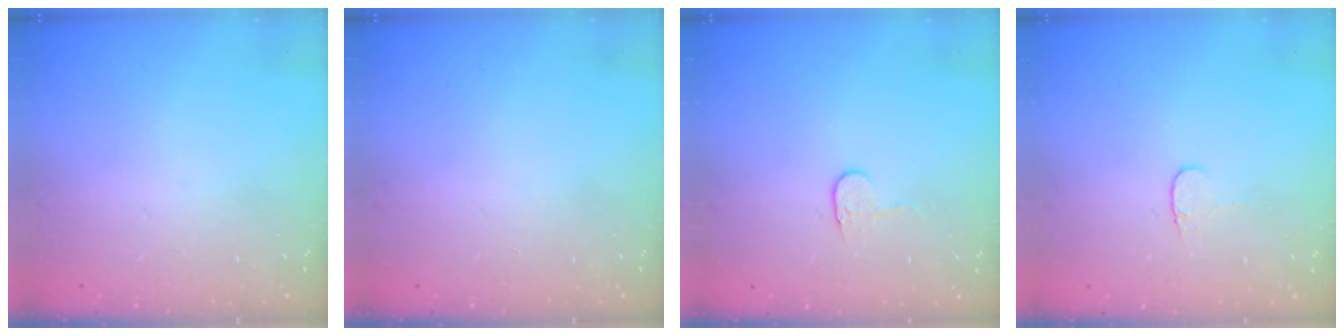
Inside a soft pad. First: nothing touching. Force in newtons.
{"total": 0.0}
{"total": 4.1, "press": 4.1, "slide": 0.4}
{"total": 3.4, "press": 3.4, "slide": 0.4}